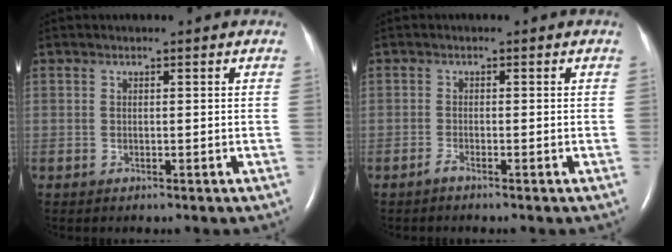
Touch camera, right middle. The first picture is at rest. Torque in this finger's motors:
{"motor_torque": [-0.24, -0.65, 0.07, 0.01]}